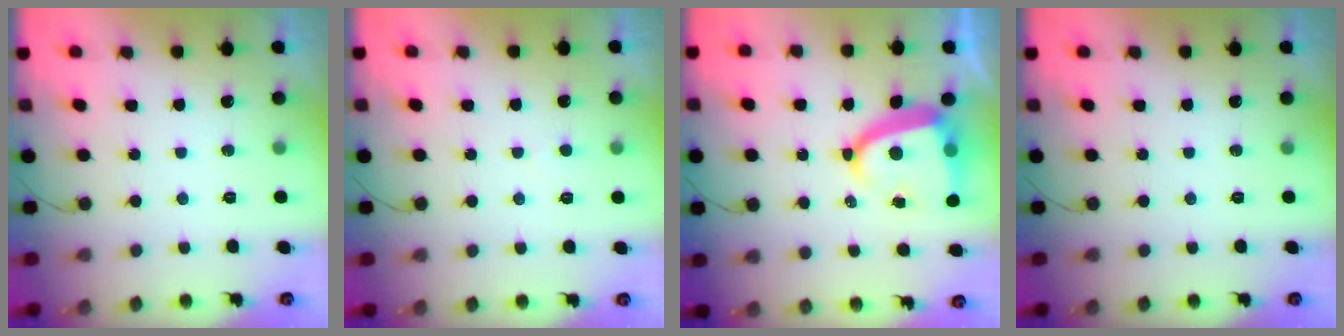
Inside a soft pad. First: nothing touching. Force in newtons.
{"total": 2.4, "press": 2.4, "slide": 0.2}
{"total": 13.5, "press": 13.4, "slide": 1.8}
{"total": 0.0}